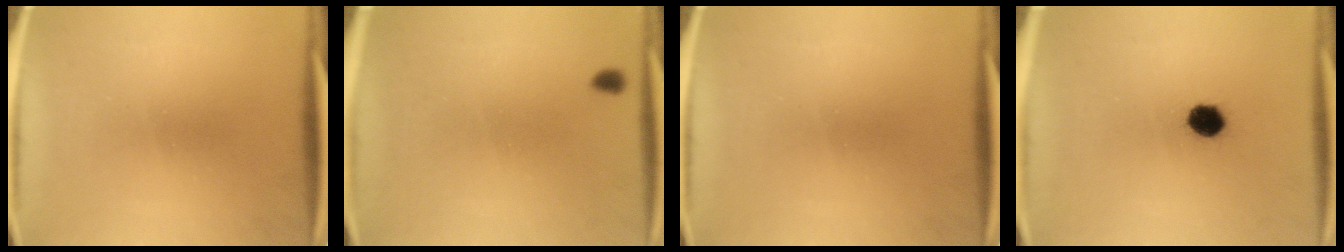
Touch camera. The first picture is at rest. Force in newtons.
{"total": 0.7}
{"total": 0.0}
{"total": 4.7}